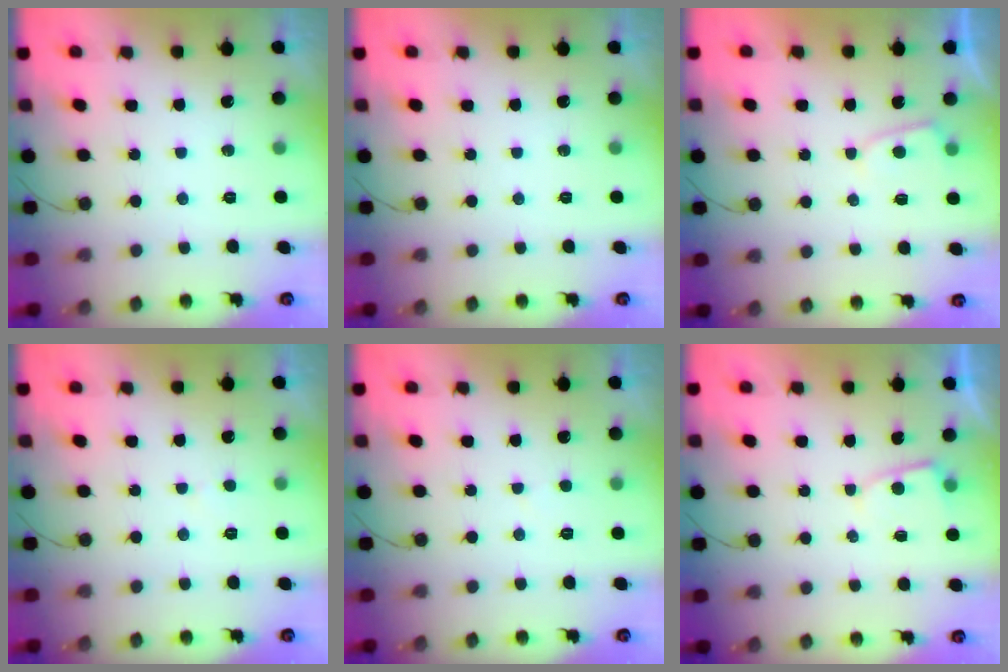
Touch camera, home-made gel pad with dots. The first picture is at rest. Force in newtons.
{"total": 0.0}
{"total": 2.8, "press": 2.8, "slide": 0.3}
{"total": 2.1, "press": 2.1, "slide": 0.2}
{"total": 2.0, "press": 2.0, "slide": 0.3}
{"total": 3.2, "press": 3.2, "slide": 0.3}